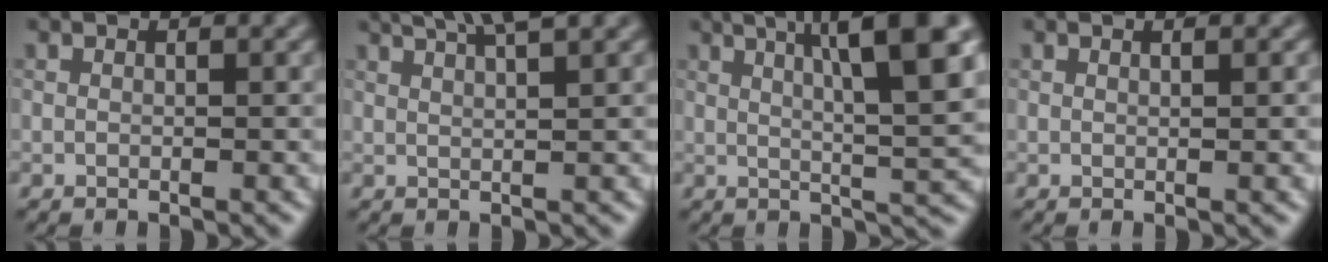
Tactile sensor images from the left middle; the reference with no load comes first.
{"total": 4.6, "force": [3.4, 0.8, 3.0], "torque": [-0.028, 0.027, 0.033]}
{"total": 9.4, "force": [3.5, 1.9, 8.5], "torque": [-0.119, 0.019, 0.070]}
{"total": 1.4, "force": [0.6, 0.5, 1.1], "torque": [-0.005, 0.007, -0.004]}